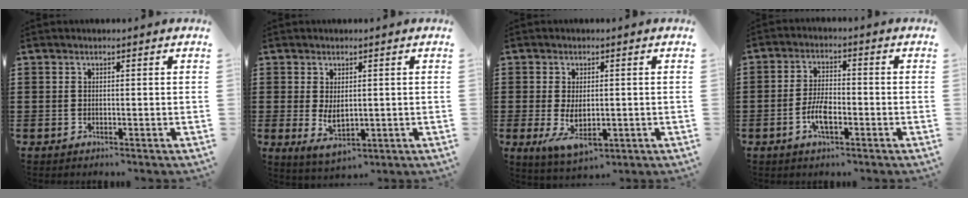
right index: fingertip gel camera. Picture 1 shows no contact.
{"total": 4.0, "force": [0.1, 2.2, 3.3], "torque": [-0.070, -0.005, -0.002]}
{"total": 4.8, "force": [-0.8, 2.5, 4.0], "torque": [-0.077, -0.002, -0.018]}
{"total": 5.1, "force": [-1.9, 2.1, 4.3], "torque": [-0.099, -0.001, -0.041]}